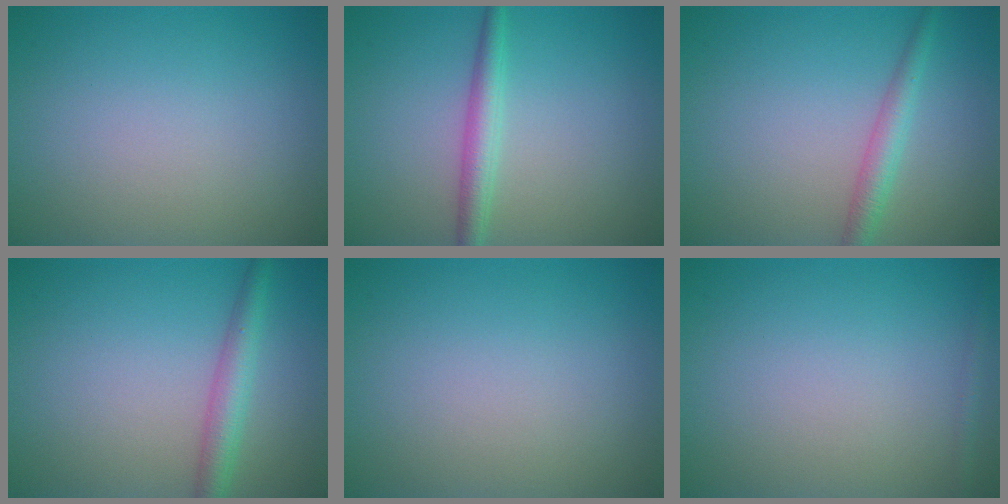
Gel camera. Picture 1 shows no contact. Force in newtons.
{"total": 2.5, "press": 2.5, "slide": 0.1}
{"total": 2.3, "press": 2.3, "slide": 0.1}
{"total": 3.0, "press": 3.0, "slide": 0.1}
{"total": 0.0}
{"total": 0.8, "press": 0.8, "slide": 0.0}